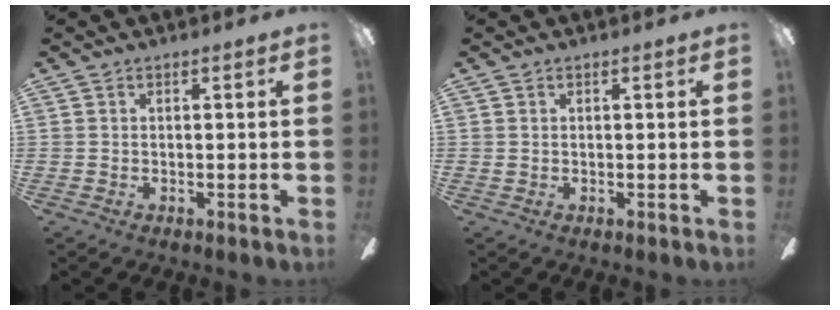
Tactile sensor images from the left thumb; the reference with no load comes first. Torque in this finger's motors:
{"motor_torque": [0.08, 0.06, 0.45, -0.18, 0.00]}